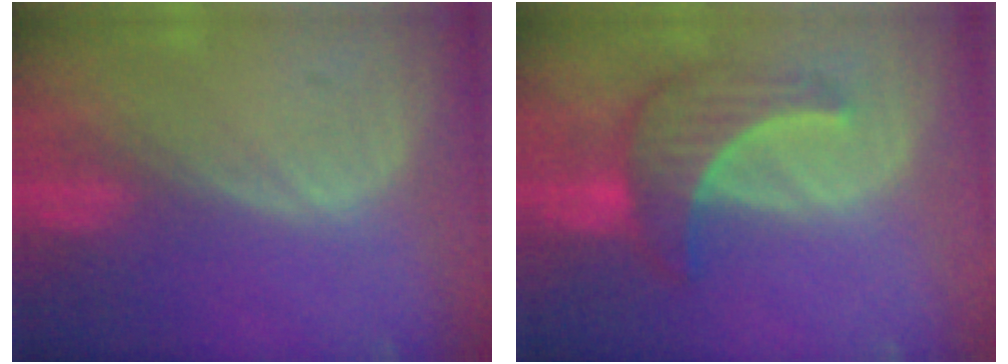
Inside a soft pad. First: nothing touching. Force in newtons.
{"total": 6.9, "press": 6.8, "slide": 1.2}